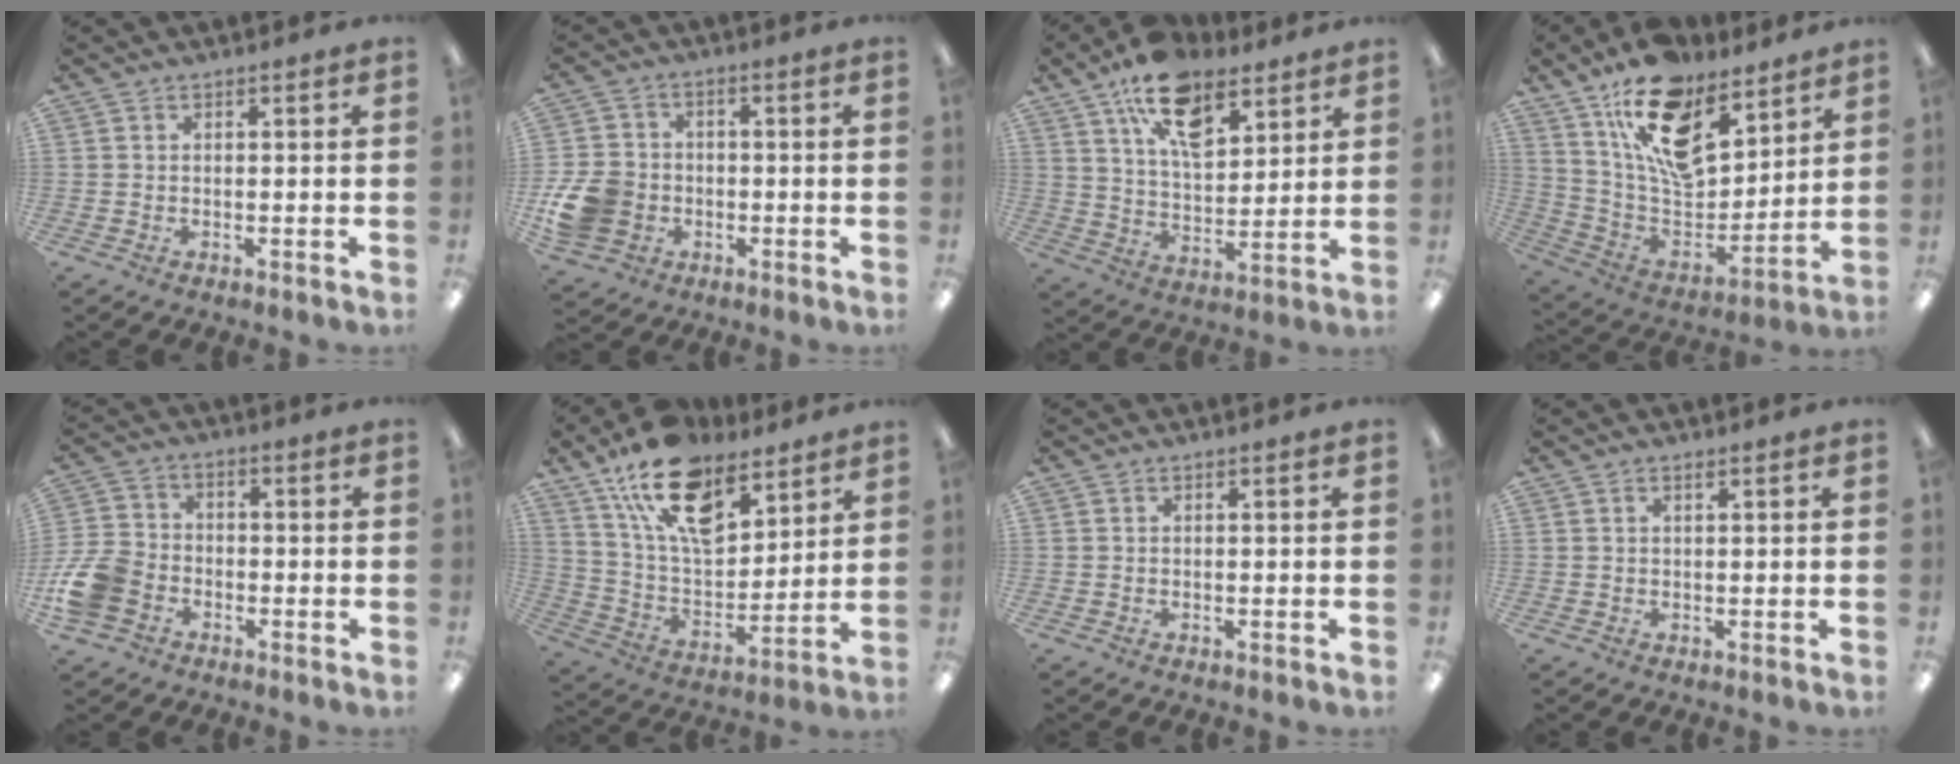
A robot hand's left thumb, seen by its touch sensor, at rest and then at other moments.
{"total": 10.8, "force": [-2.9, 9.0, 5.2], "torque": [-0.113, 0.031, -0.048]}
{"total": 16.1, "force": [9.8, 8.4, 9.7], "torque": [-0.161, -0.034, 0.176]}
{"total": 18.5, "force": [12.5, 9.4, 9.9], "torque": [-0.173, -0.075, 0.226]}
{"total": 10.6, "force": [-4.6, 7.9, 5.4], "torque": [-0.120, 0.038, -0.082]}
{"total": 18.9, "force": [12.4, 9.6, 10.6], "torque": [-0.191, -0.059, 0.224]}
{"total": 0.0}
{"total": 0.6, "force": [0.5, 0.2, 0.4], "torque": [-0.007, 0.003, 0.008]}